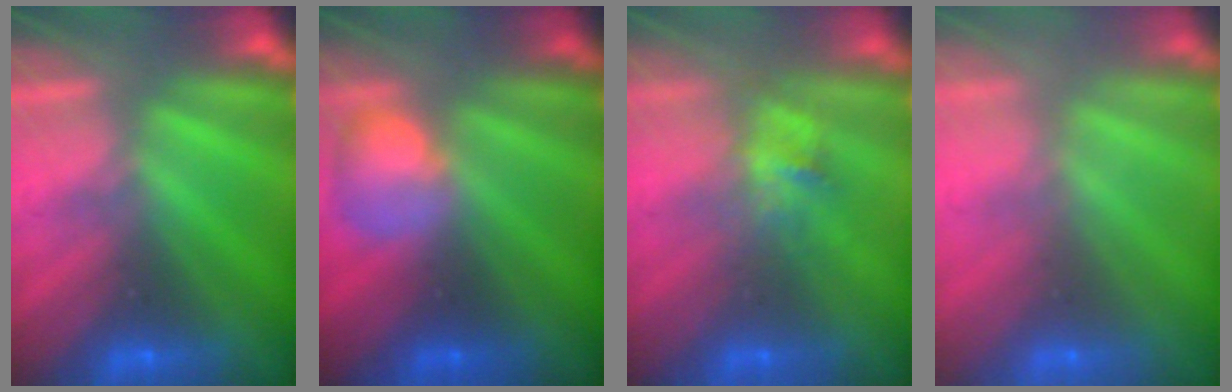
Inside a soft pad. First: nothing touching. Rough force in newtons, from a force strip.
{"total": 2.4}
{"total": 2.9}
{"total": 7.8}